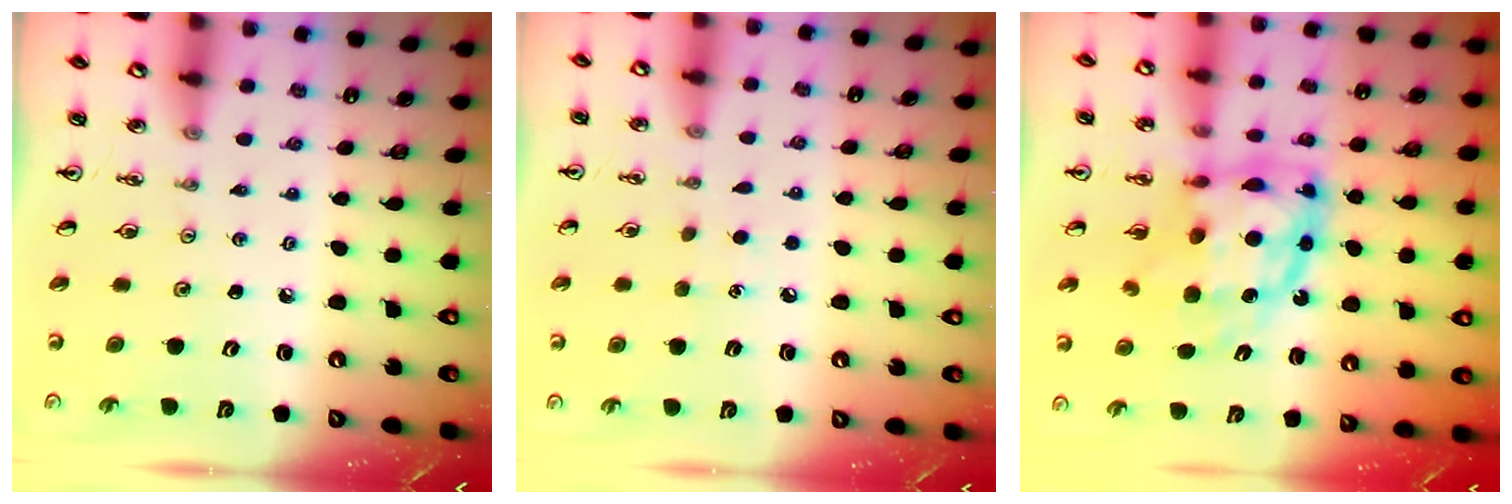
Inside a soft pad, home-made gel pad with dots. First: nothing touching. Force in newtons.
{"total": 4.7, "press": 4.7, "slide": 0.5}
{"total": 12.7, "press": 12.7, "slide": 1.2}